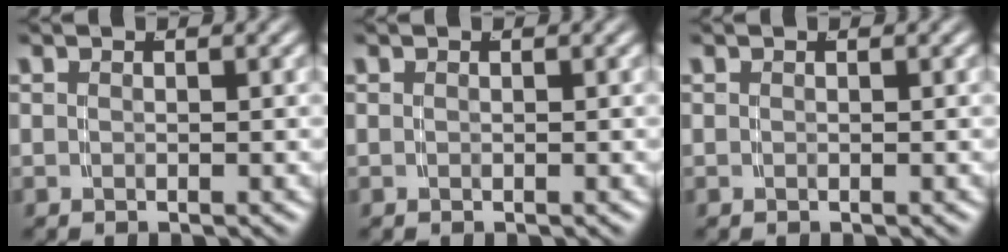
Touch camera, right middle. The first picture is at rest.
{"total": 0.0}
{"total": 0.0}